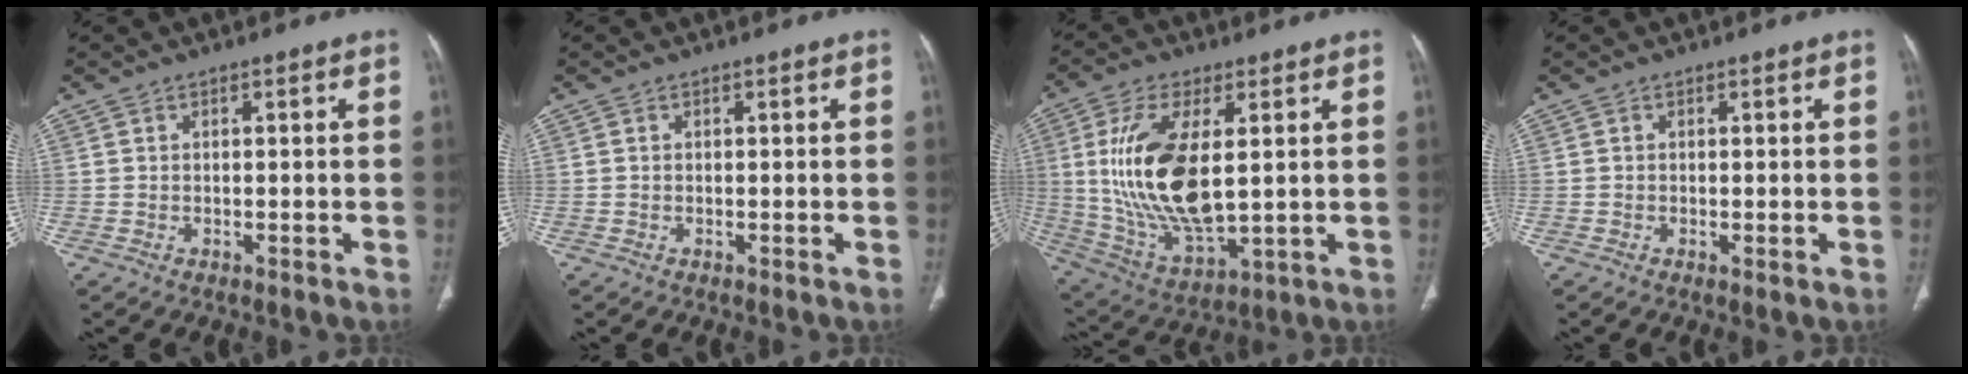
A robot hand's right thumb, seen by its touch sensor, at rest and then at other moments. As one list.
[{"total": 0.0}, {"total": 18.7, "force": [2.5, 8.4, 16.5], "torque": [-0.328, -0.022, 0.061]}, {"total": 0.6, "force": [-0.1, 0.2, 0.5], "torque": [-0.015, -0.004, -0.002]}]